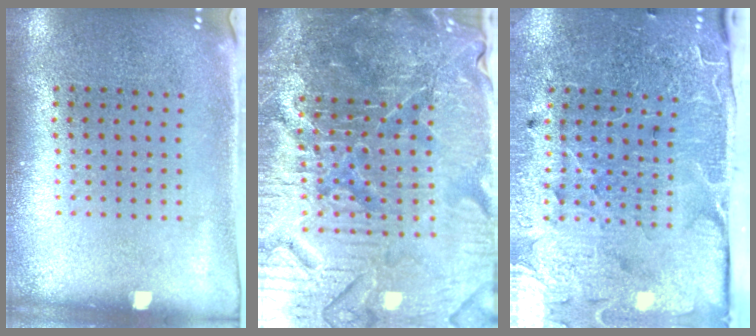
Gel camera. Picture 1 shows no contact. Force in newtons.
{"total": 6.6, "press": 5.9, "slide": 3.0}
{"total": 3.7, "press": 3.6, "slide": 1.0}